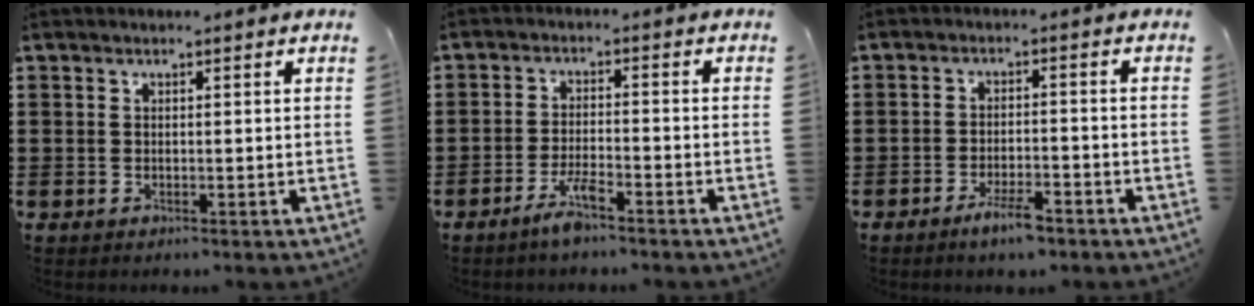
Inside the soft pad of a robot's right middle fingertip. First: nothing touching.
{"total": 4.1, "force": [-2.9, 0.5, 2.9], "torque": [-0.063, 0.000, -0.055]}
{"total": 4.0, "force": [-2.8, 0.9, 2.7], "torque": [-0.048, 0.005, -0.052]}